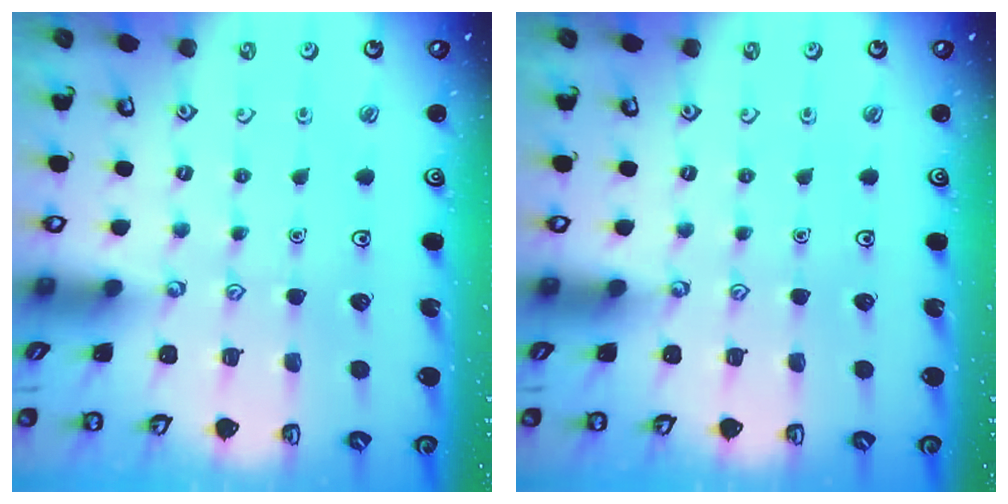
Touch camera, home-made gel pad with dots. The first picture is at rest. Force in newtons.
{"total": 0.0}